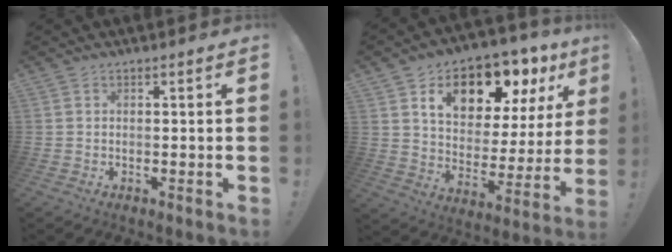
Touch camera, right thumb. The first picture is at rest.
{"total": 16.3, "force": [10.2, 8.5, 9.5], "torque": [-0.140, -0.065, 0.173]}